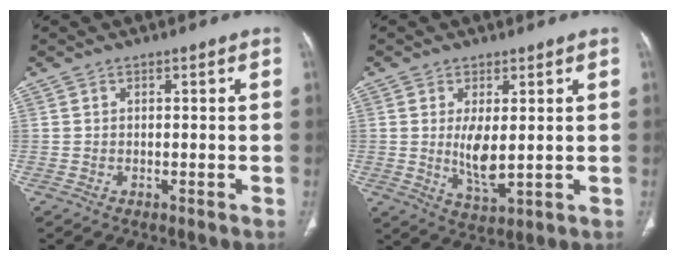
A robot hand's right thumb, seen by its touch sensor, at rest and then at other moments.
{"total": 6.4, "force": [0.6, 2.4, 5.9], "torque": [-0.110, -0.021, 0.019]}